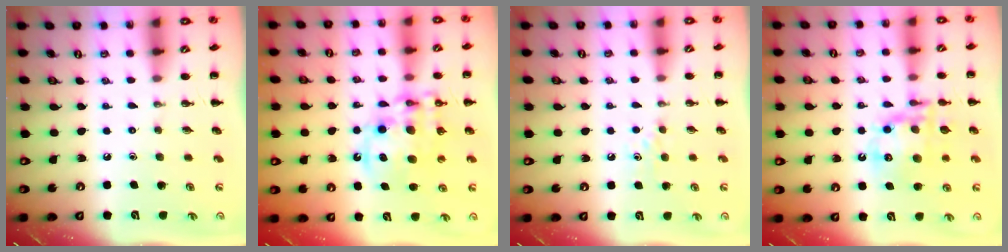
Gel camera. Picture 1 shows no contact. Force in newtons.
{"total": 14.7, "press": 14.3, "slide": 3.4}
{"total": 3.6, "press": 3.4, "slide": 1.4}
{"total": 14.3, "press": 13.9, "slide": 3.1}